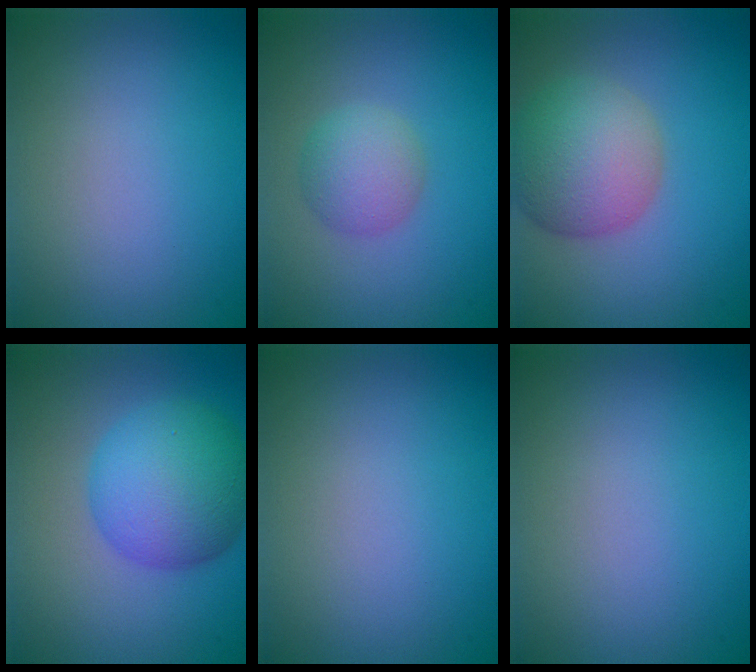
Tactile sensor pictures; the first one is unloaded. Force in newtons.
{"total": 3.2, "press": 3.2, "slide": 0.0}
{"total": 7.2, "press": 7.2, "slide": 0.5}
{"total": 7.8, "press": 7.8, "slide": 0.1}
{"total": 0.0}
{"total": 0.0}